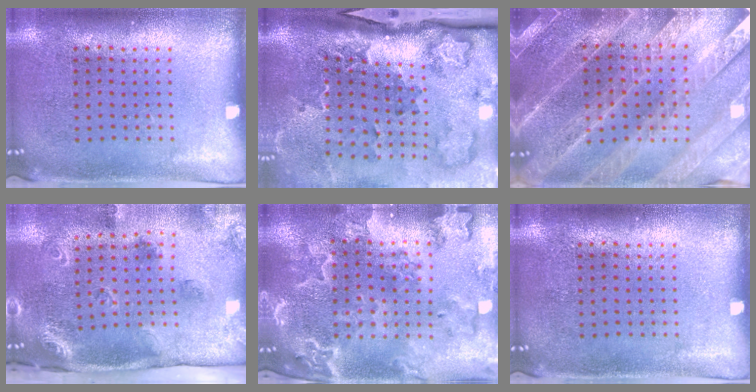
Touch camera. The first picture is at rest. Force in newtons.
{"total": 3.5, "press": 2.4, "slide": 2.6}
{"total": 3.2, "press": 3.1, "slide": 0.8}
{"total": 2.1, "press": 1.8, "slide": 1.1}
{"total": 3.6, "press": 3.1, "slide": 1.7}
{"total": 0.0}